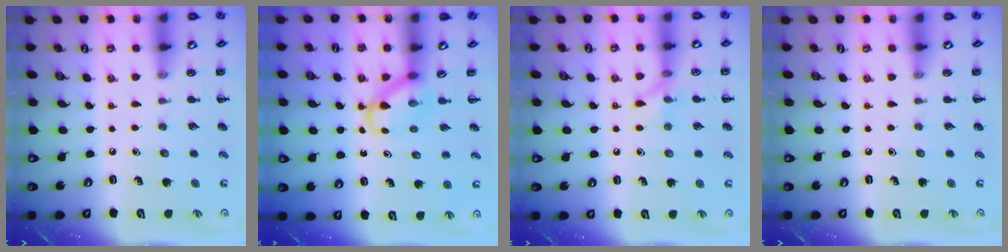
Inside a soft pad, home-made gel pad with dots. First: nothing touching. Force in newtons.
{"total": 3.9, "press": 3.9, "slide": 0.7}
{"total": 5.6, "press": 5.5, "slide": 1.1}
{"total": 0.0}